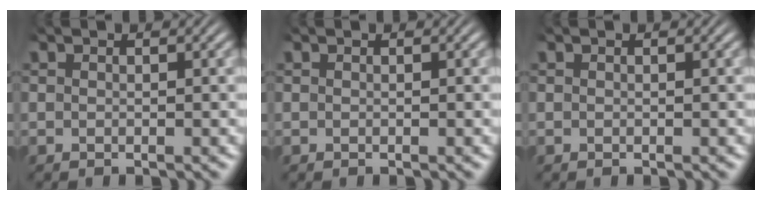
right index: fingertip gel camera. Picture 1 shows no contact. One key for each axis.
{"total": 0.0}
{"total": 0.0}